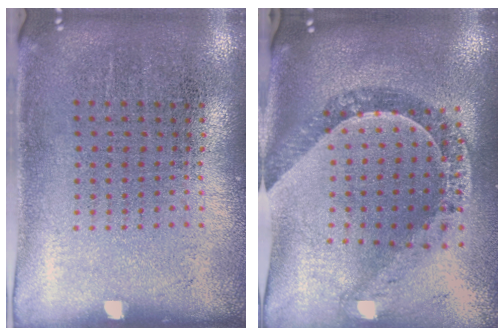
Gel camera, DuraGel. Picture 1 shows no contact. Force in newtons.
{"total": 1.2, "press": 1.1, "slide": 0.3}